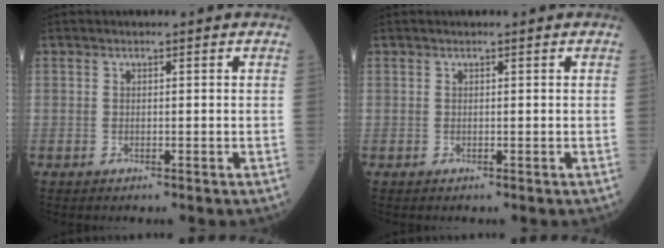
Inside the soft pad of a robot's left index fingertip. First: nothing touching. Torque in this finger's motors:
{"motor_torque": [0.00, 0.00, 0.00, 0.00]}